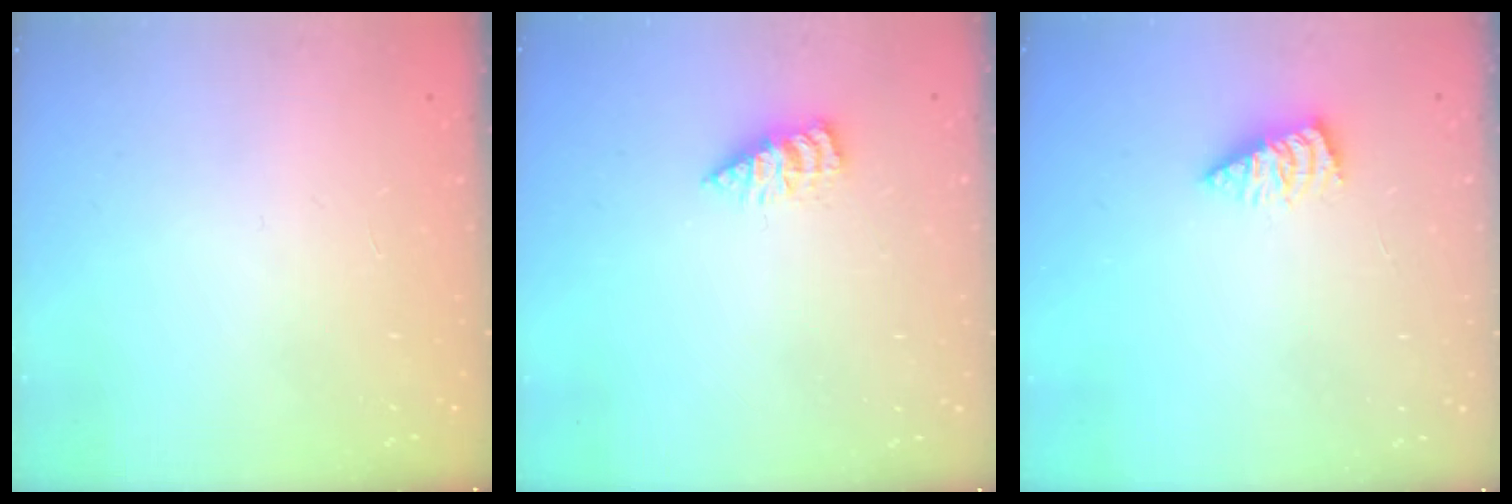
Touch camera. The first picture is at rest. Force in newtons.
{"total": 2.9, "press": 2.8, "slide": 0.4}
{"total": 2.8, "press": 2.7, "slide": 0.3}